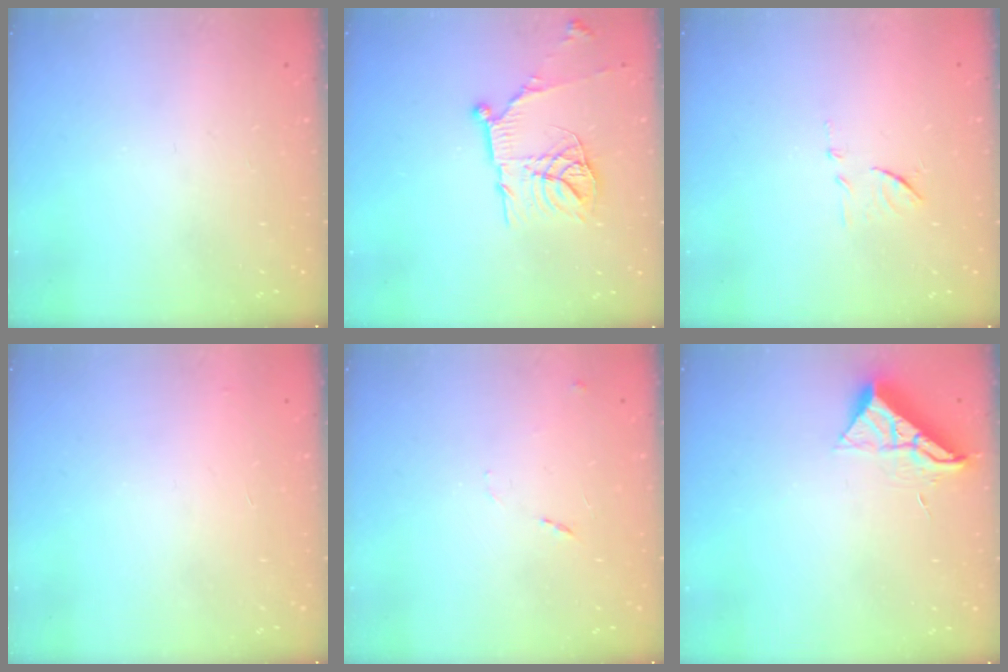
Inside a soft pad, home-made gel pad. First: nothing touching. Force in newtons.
{"total": 15.2, "press": 15.2, "slide": 0.8}
{"total": 8.2, "press": 8.2, "slide": 0.2}
{"total": 2.9, "press": 2.9, "slide": 0.1}
{"total": 7.6, "press": 7.6, "slide": 0.9}
{"total": 10.2, "press": 10.2, "slide": 0.5}